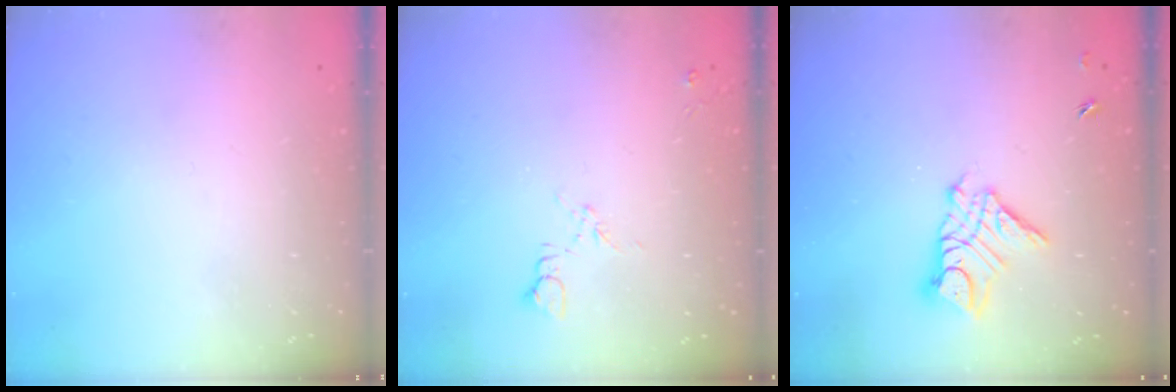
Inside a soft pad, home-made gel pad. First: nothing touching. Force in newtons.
{"total": 5.1, "press": 5.0, "slide": 0.6}
{"total": 10.7, "press": 10.7, "slide": 0.8}